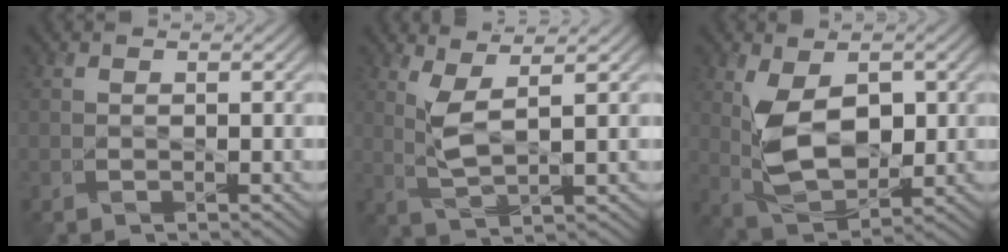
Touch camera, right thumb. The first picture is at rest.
{"total": 4.3, "force": [2.0, 0.9, 3.7], "torque": [-0.092, -0.002, 0.049]}
{"total": 8.3, "force": [1.2, 4.8, 6.7], "torque": [-0.140, -0.009, 0.028]}